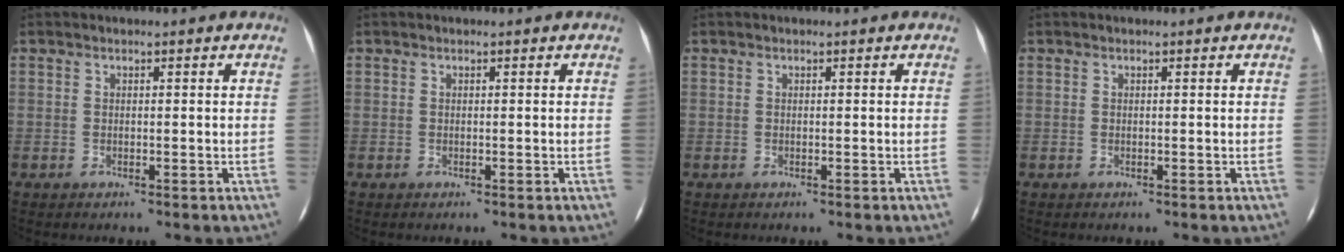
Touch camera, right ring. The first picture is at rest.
{"total": 0.0}
{"total": 0.0}
{"total": 0.0}